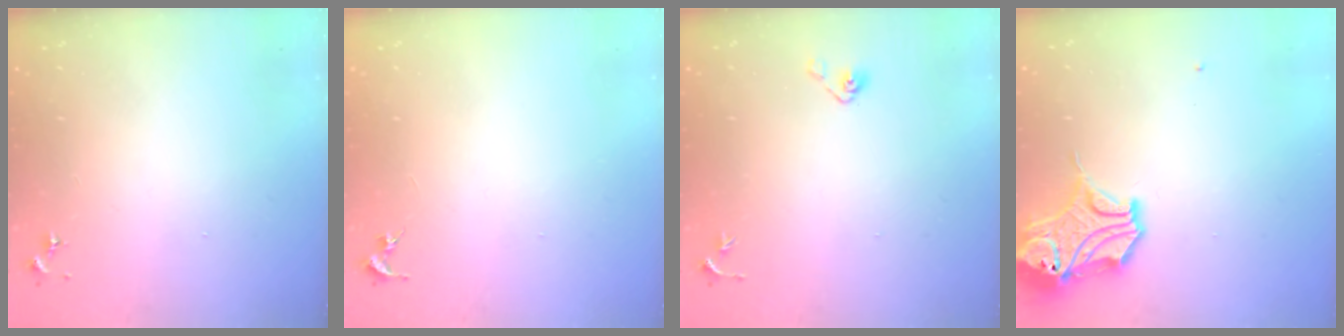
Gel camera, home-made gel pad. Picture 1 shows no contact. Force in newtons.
{"total": 0.0}
{"total": 4.1, "press": 3.7, "slide": 1.7}
{"total": 14.5, "press": 14.4, "slide": 2.2}